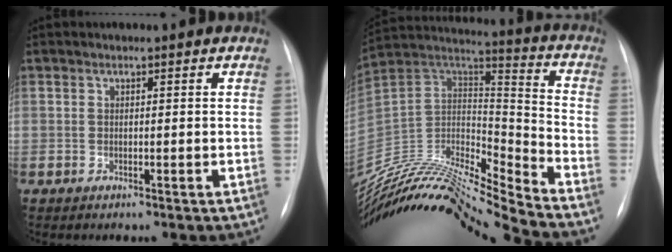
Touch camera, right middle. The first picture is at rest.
{"total": 23.7, "force": [-22.2, -0.1, 8.1], "torque": [-0.169, 0.015, -0.387]}